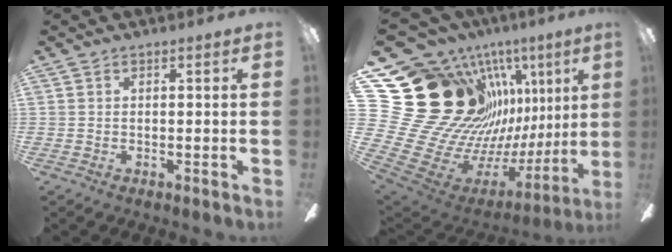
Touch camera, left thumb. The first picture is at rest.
{"total": 30.1, "force": [11.9, 21.0, 18.0], "torque": [-0.284, -0.150, 0.308]}